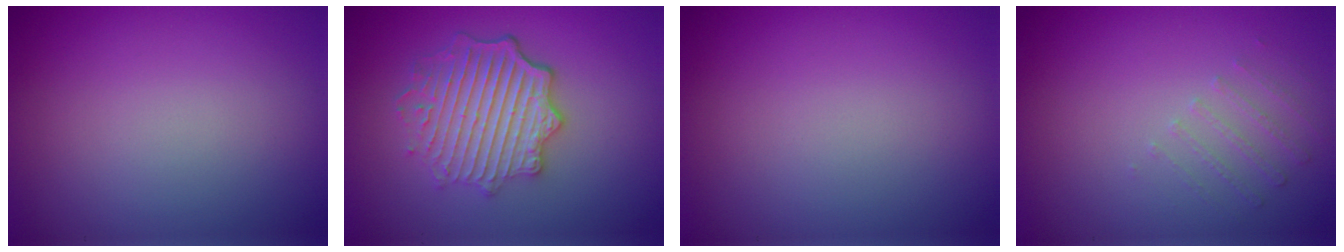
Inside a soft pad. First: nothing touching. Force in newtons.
{"total": 5.7, "press": 4.4, "slide": 3.5}
{"total": 0.0}
{"total": 1.1, "press": 0.7, "slide": 0.8}